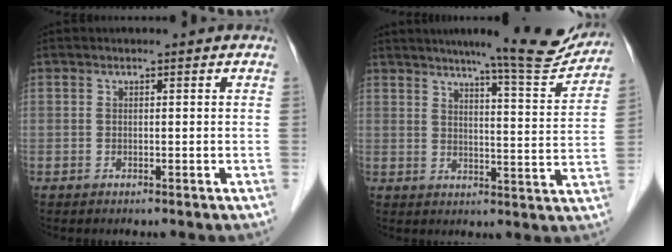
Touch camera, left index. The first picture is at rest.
{"total": 13.9, "force": [12.7, 0.4, 5.8], "torque": [-0.072, -0.023, 0.154]}